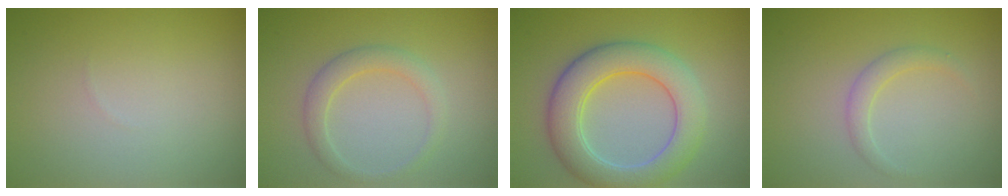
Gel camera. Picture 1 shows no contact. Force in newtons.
{"total": 2.2, "press": 2.2, "slide": 0.2}
{"total": 6.3, "press": 6.3, "slide": 0.3}
{"total": 1.4, "press": 1.4, "slide": 0.0}